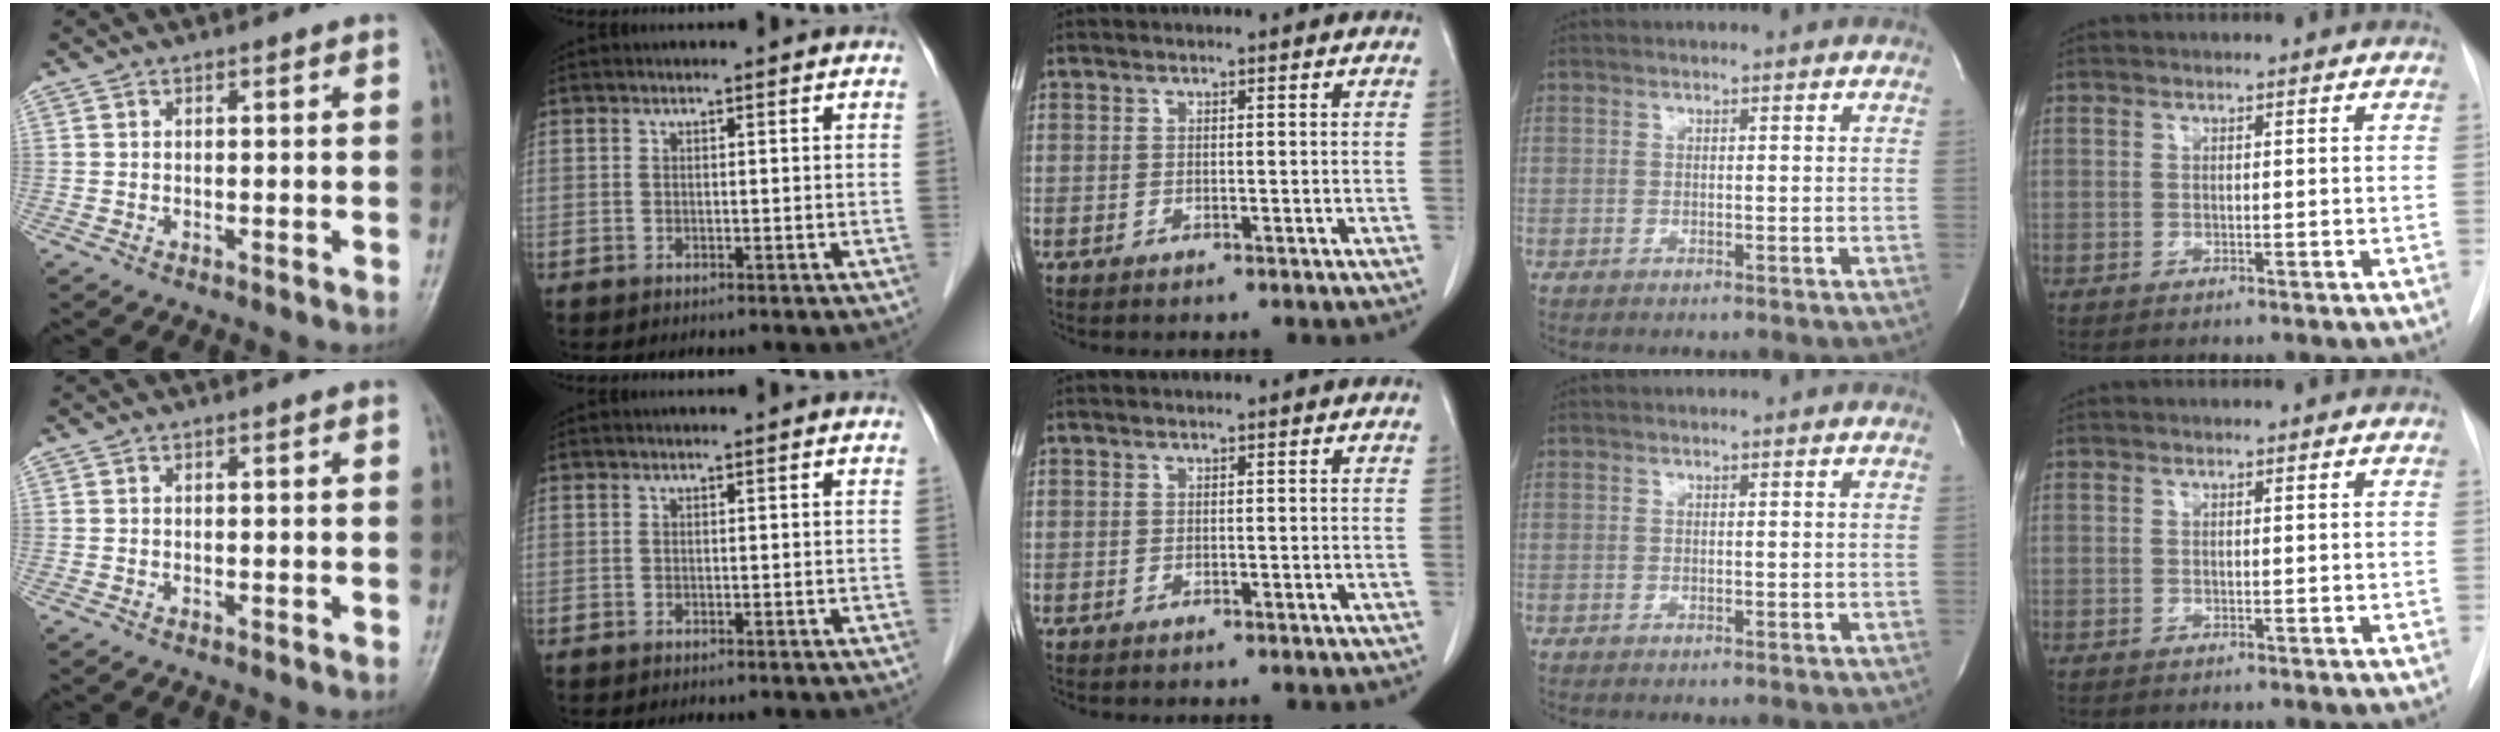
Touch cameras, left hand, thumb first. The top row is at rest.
{}